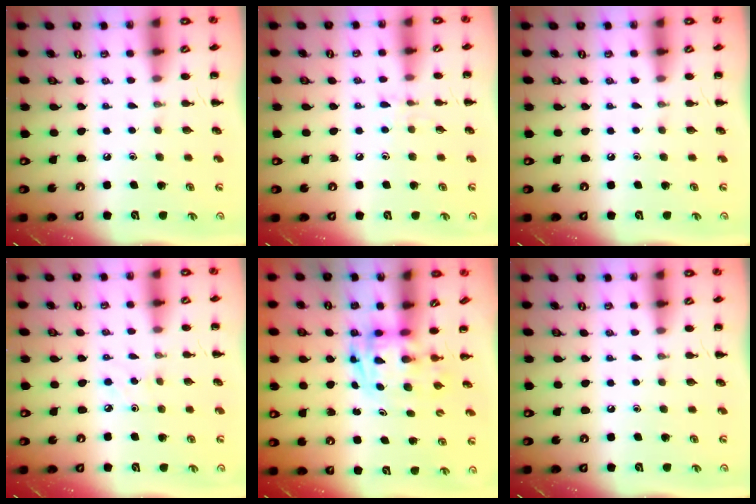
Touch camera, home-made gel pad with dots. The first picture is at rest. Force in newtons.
{"total": 4.7, "press": 4.4, "slide": 1.5}
{"total": 0.0}
{"total": 2.5, "press": 2.3, "slide": 0.9}
{"total": 2.7, "press": 2.6, "slide": 0.5}
{"total": 0.0}